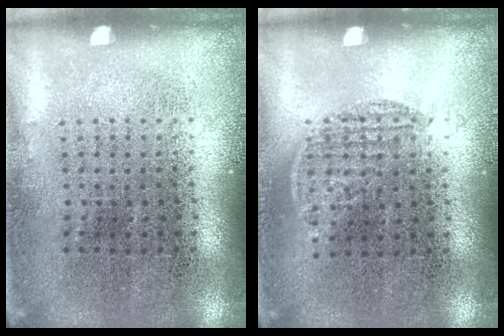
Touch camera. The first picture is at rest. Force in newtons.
{"total": 0.8, "press": 0.7, "slide": 0.5}